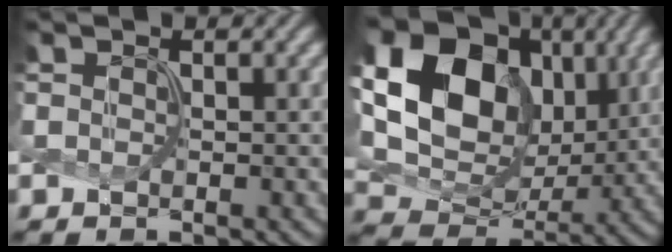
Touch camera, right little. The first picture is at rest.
{"total": 18.3, "force": [4.8, 14.1, 10.5], "torque": [-0.231, 0.038, 0.094]}